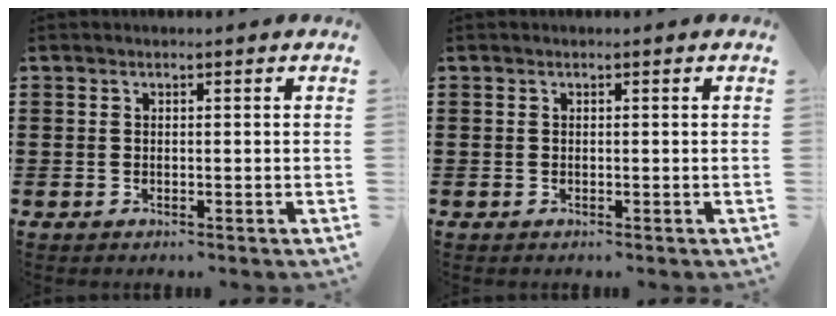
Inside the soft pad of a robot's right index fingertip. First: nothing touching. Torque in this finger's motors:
{"motor_torque": [-0.02, -0.02, 0.00, -0.01]}